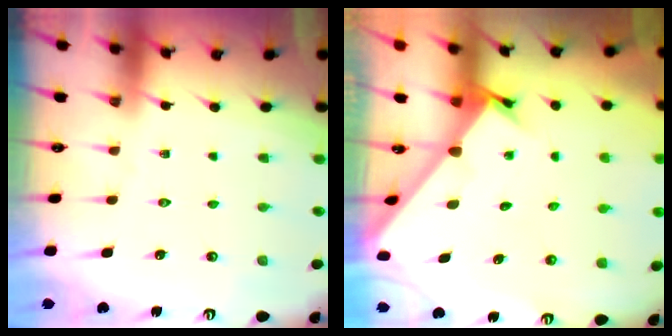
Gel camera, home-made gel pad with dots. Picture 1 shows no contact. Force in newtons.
{"total": 2.0, "press": 2.0, "slide": 0.2}